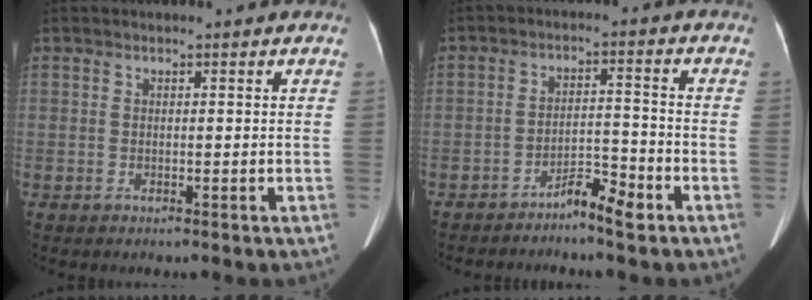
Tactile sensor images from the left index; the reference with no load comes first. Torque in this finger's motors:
{"motor_torque": [-0.08, 0.15, 0.02, 0.01]}